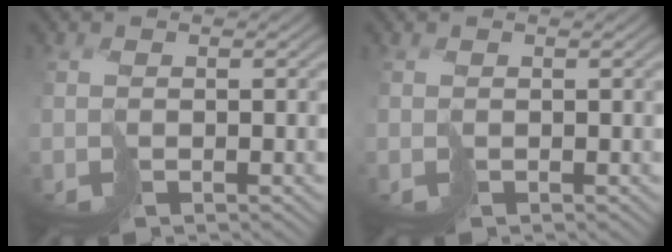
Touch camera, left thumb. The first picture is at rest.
{"total": 0.0}